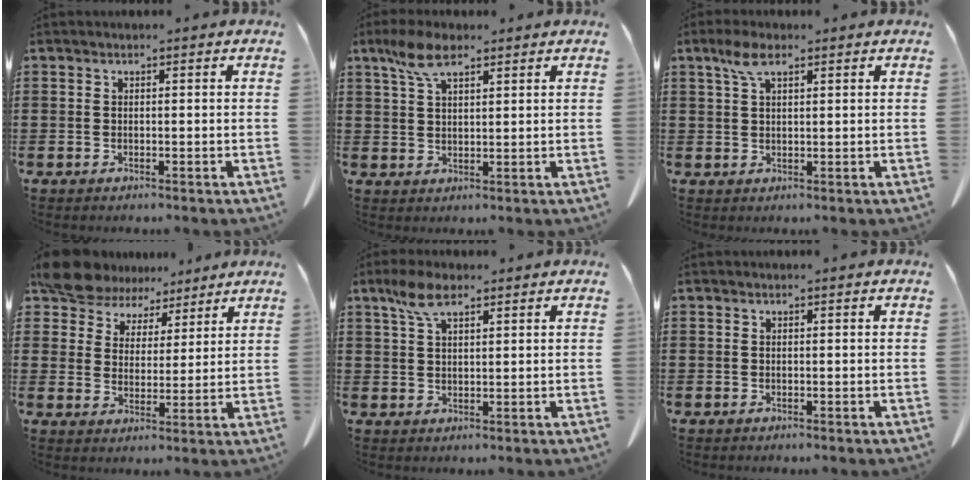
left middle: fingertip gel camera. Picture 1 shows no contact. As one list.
[{"total": 6.2, "force": [3.6, 2.2, 4.5], "torque": [-0.104, 0.001, 0.064]}, {"total": 4.0, "force": [2.2, 1.4, 3.1], "torque": [-0.068, 0.004, 0.039]}, {"total": 8.4, "force": [7.5, 3.6, 1.5], "torque": [-0.072, -0.025, 0.145]}, {"total": 5.4, "force": [3.1, 2.0, 4.0], "torque": [-0.086, 0.004, 0.057]}, {"total": 0.0}]